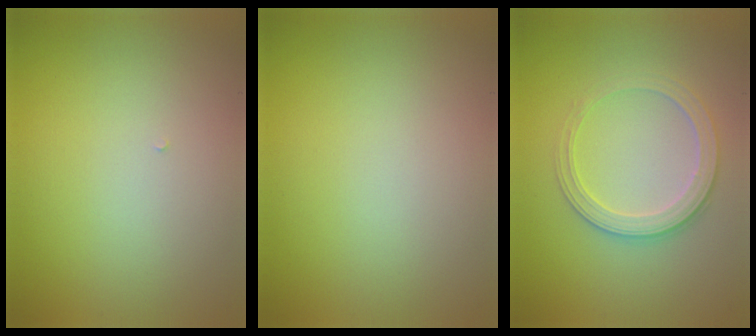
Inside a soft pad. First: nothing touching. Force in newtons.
{"total": 0.0}
{"total": 2.8, "press": 2.7, "slide": 0.7}